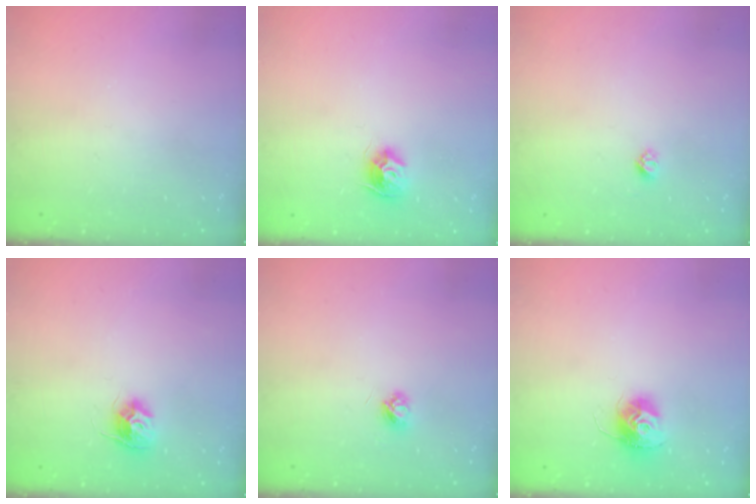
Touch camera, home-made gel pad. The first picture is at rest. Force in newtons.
{"total": 8.8, "press": 8.8, "slide": 0.4}
{"total": 4.1, "press": 4.1, "slide": 0.5}
{"total": 9.3, "press": 9.3, "slide": 0.5}
{"total": 3.7, "press": 3.7, "slide": 0.4}
{"total": 11.1, "press": 11.1, "slide": 0.9}